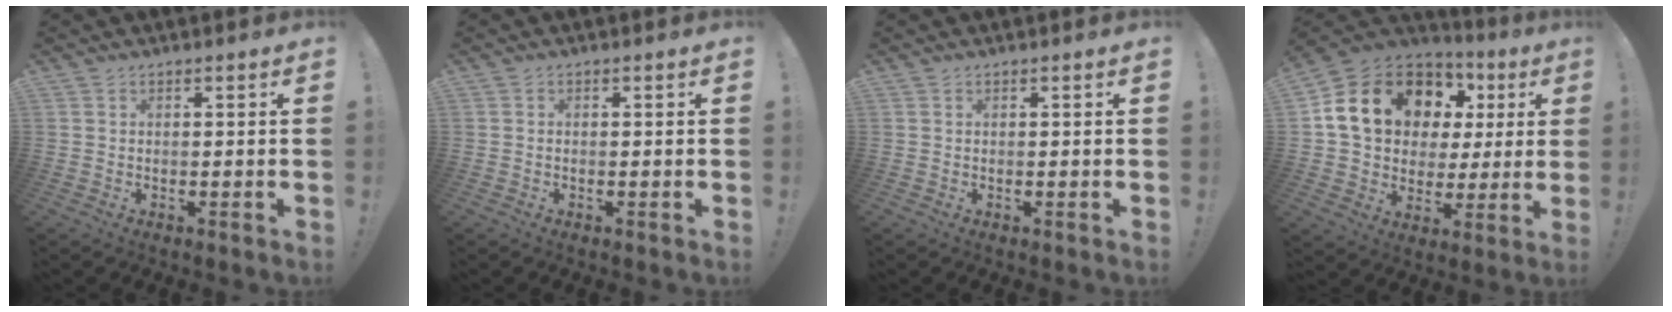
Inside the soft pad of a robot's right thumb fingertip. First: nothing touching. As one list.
[{"total": 0.0}, {"total": 0.0}, {"total": 19.1, "force": [8.0, 13.4, 10.9], "torque": [-0.177, -0.029, 0.168]}]